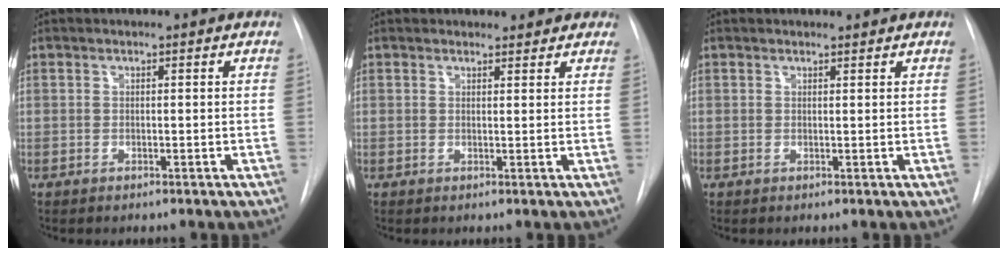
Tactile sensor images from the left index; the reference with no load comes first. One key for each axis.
{"total": 4.5, "fx": 4.0, "fy": 1.9, "fz": 0.5, "tx": 0.009, "ty": -0.004, "tz": 0.031}
{"total": 1.1, "fx": 1.1, "fy": 0.2, "fz": 0.0, "tx": -0.007, "ty": -0.002, "tz": 0.012}